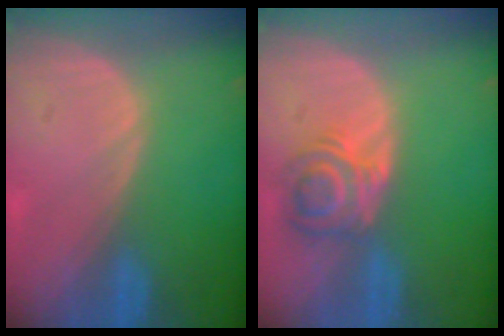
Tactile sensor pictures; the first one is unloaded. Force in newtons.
{"total": 5.6, "press": 5.3, "slide": 1.8}